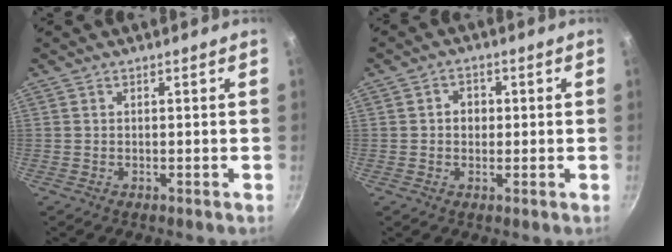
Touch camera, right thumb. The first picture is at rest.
{"total": 3.4, "force": [0.2, 2.9, 1.7], "torque": [-0.008, 0.005, 0.000]}